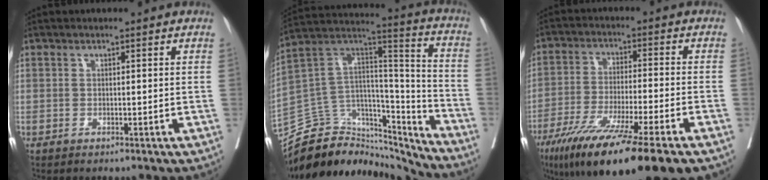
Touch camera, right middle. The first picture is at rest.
{"total": 23.7, "force": [-21.7, 8.2, 5.3], "torque": [-0.128, 0.063, -0.352]}
{"total": 18.9, "force": [-12.7, 0.5, 13.9], "torque": [-0.216, -0.056, -0.210]}